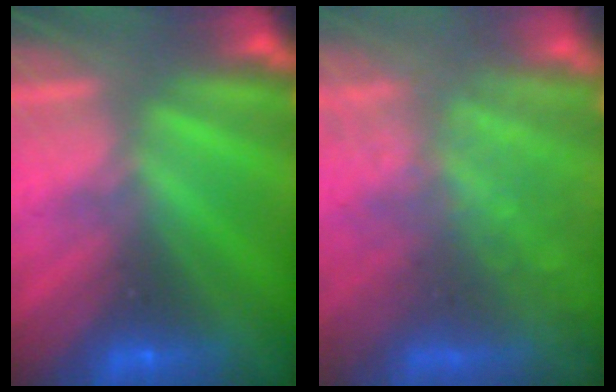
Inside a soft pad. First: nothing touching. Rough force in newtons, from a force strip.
{"total": 9.7}